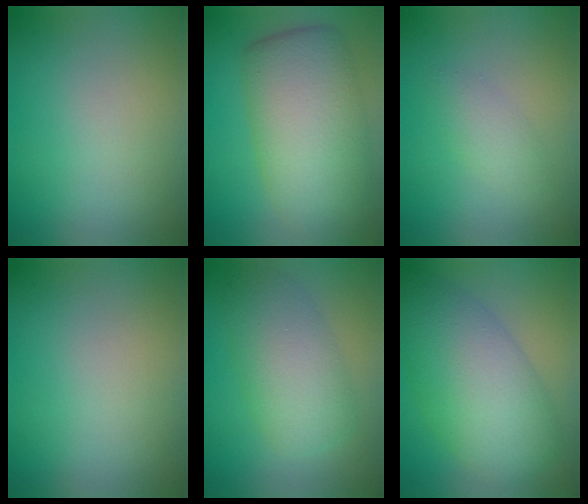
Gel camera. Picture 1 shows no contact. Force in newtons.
{"total": 9.6, "press": 9.6, "slide": 0.6}
{"total": 1.8, "press": 1.8, "slide": 0.1}
{"total": 0.0}
{"total": 5.8, "press": 5.8, "slide": 0.3}
{"total": 8.9, "press": 8.9, "slide": 0.0}